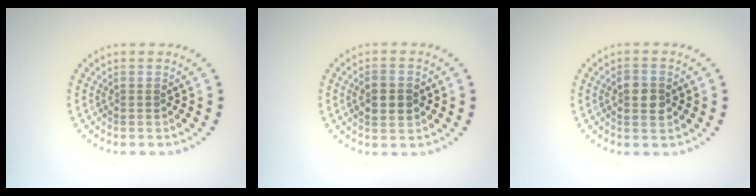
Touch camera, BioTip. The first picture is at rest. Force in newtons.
{"total": 2.5, "press": 2.5, "slide": 0.2}
{"total": 2.2, "press": 2.2, "slide": 0.1}